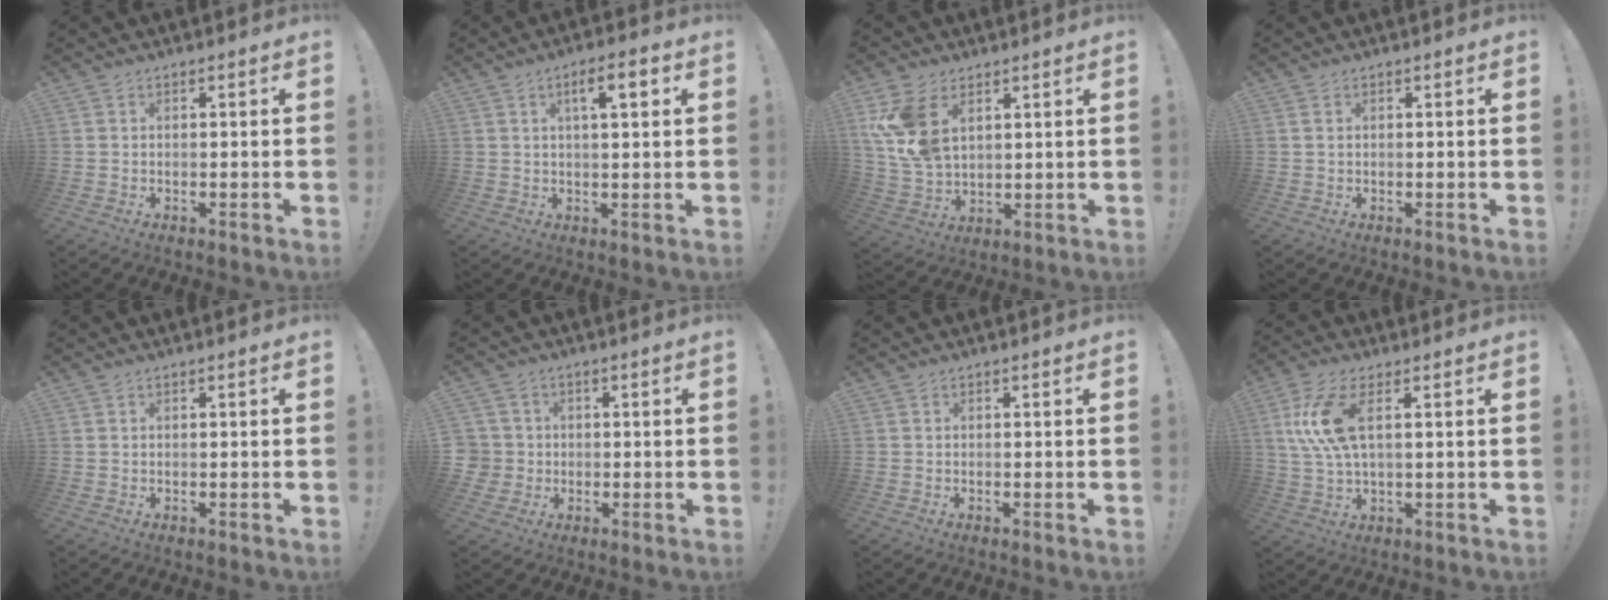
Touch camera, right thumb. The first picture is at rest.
{"total": 6.3, "force": [2.3, 1.6, 5.6], "torque": [-0.082, -0.004, 0.029]}
{"total": 13.1, "force": [5.3, 8.4, 8.6], "torque": [-0.171, -0.019, 0.103]}
{"total": 0.6, "force": [0.3, 0.4, 0.4], "torque": [-0.009, 0.003, 0.005]}
{"total": 0.0}
{"total": 4.8, "force": [0.3, 4.7, 0.8], "torque": [-0.020, 0.006, 0.007]}
{"total": 0.0}
{"total": 11.8, "force": [3.2, 4.9, 10.3], "torque": [-0.206, -0.007, 0.056]}